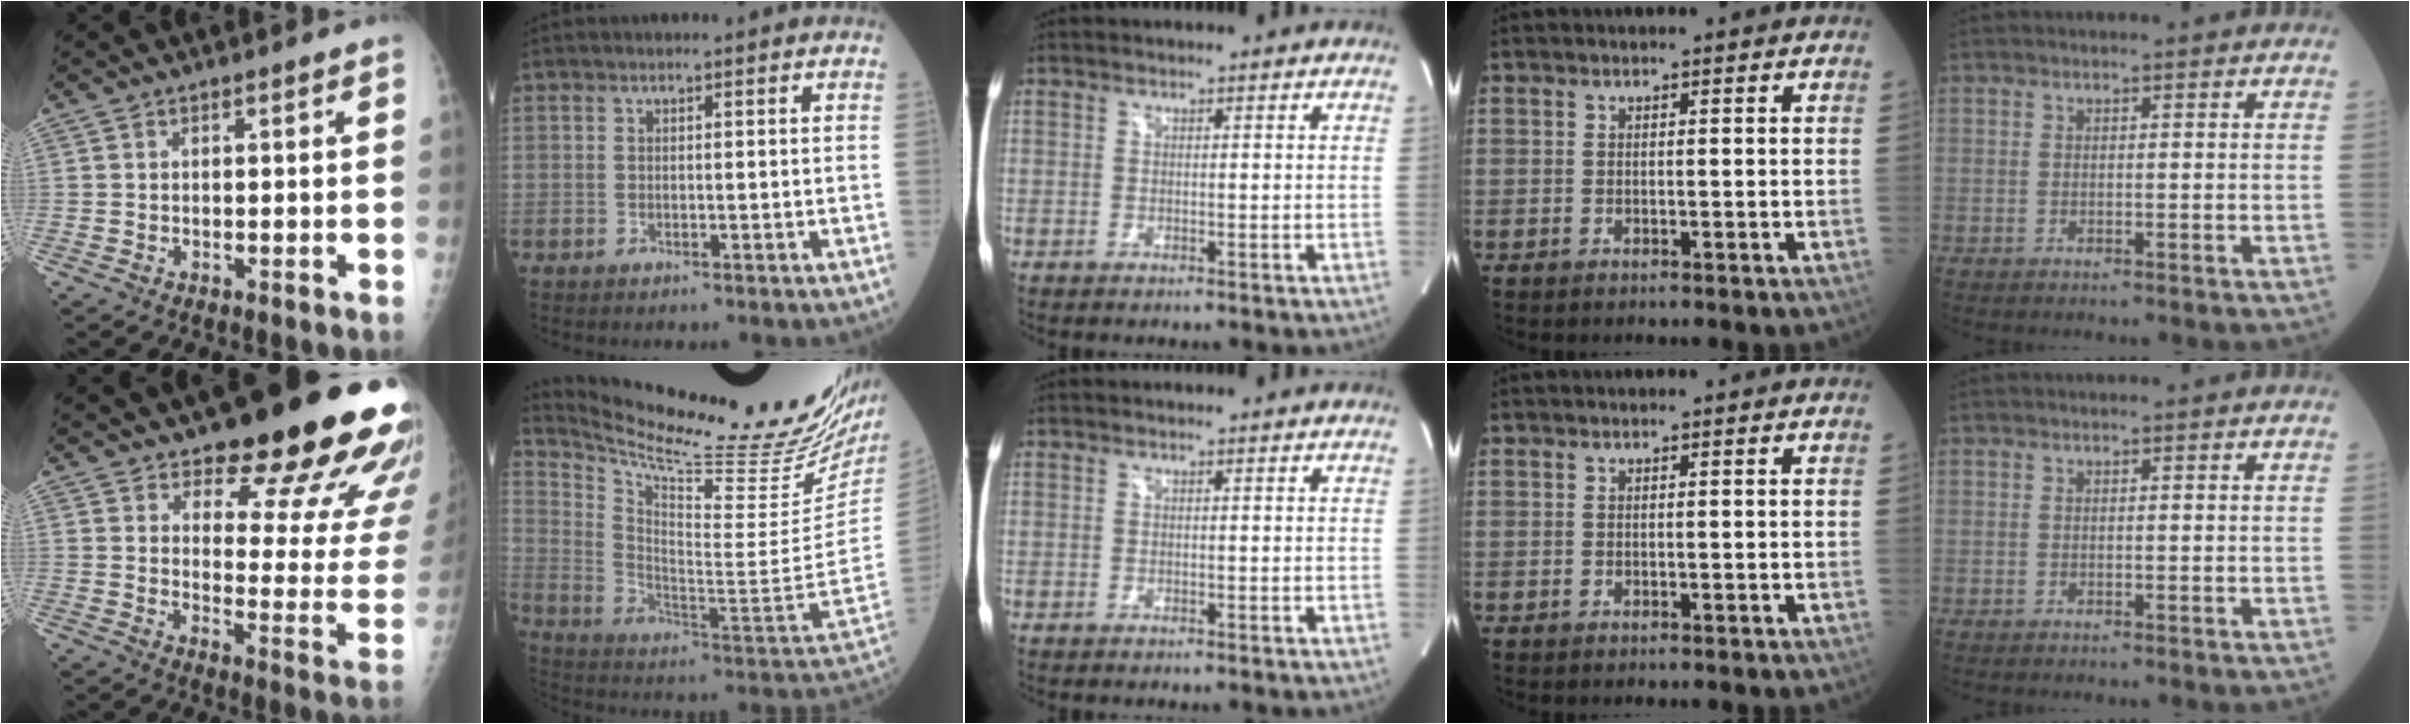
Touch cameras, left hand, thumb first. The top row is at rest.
{"thumb": {"total": 21.5, "force": [16.5, 6.5, 12.2], "torque": [-0.108, -0.109, 0.204]}, "index": {"total": 26.9, "force": [23.9, 1.1, 12.3], "torque": [-0.214, -0.103, 0.344]}}